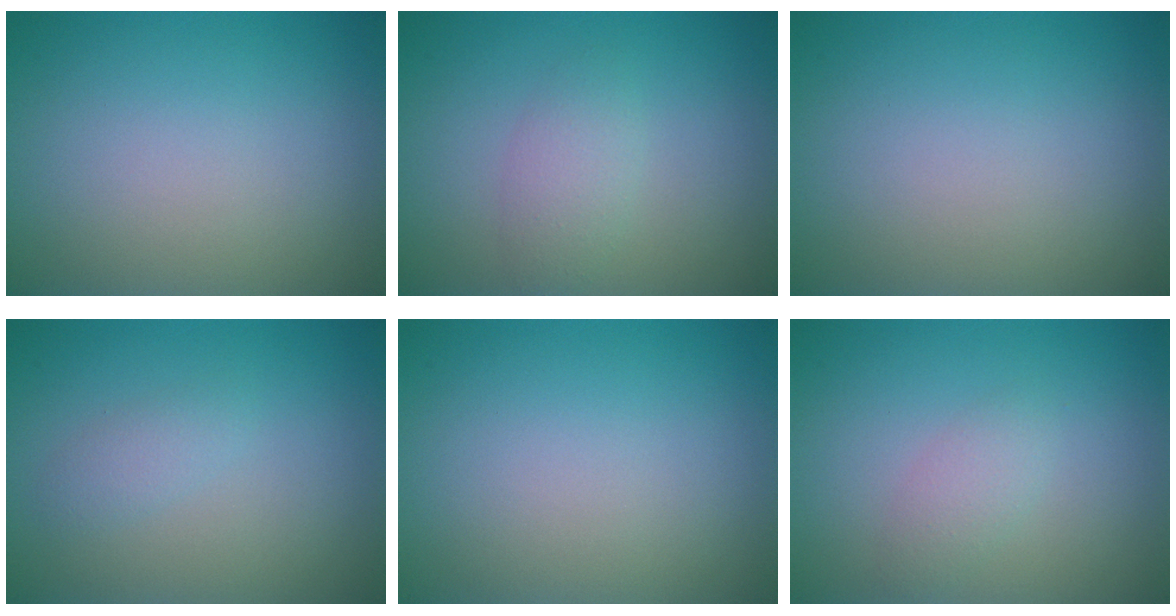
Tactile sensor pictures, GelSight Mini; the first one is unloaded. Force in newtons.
{"total": 2.1, "press": 2.0, "slide": 0.0}
{"total": 0.0}
{"total": 1.2, "press": 1.2, "slide": 0.1}
{"total": 0.0}
{"total": 1.5, "press": 1.5, "slide": 0.1}